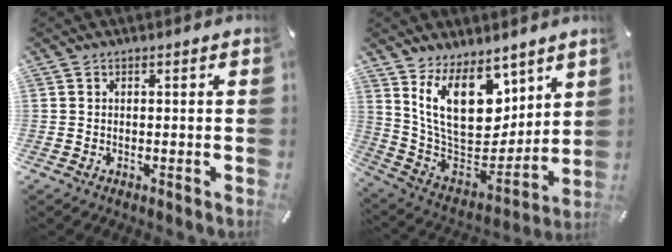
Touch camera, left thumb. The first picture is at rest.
{"total": 19.3, "force": [9.5, 11.4, 12.3], "torque": [-0.245, -0.069, 0.174]}